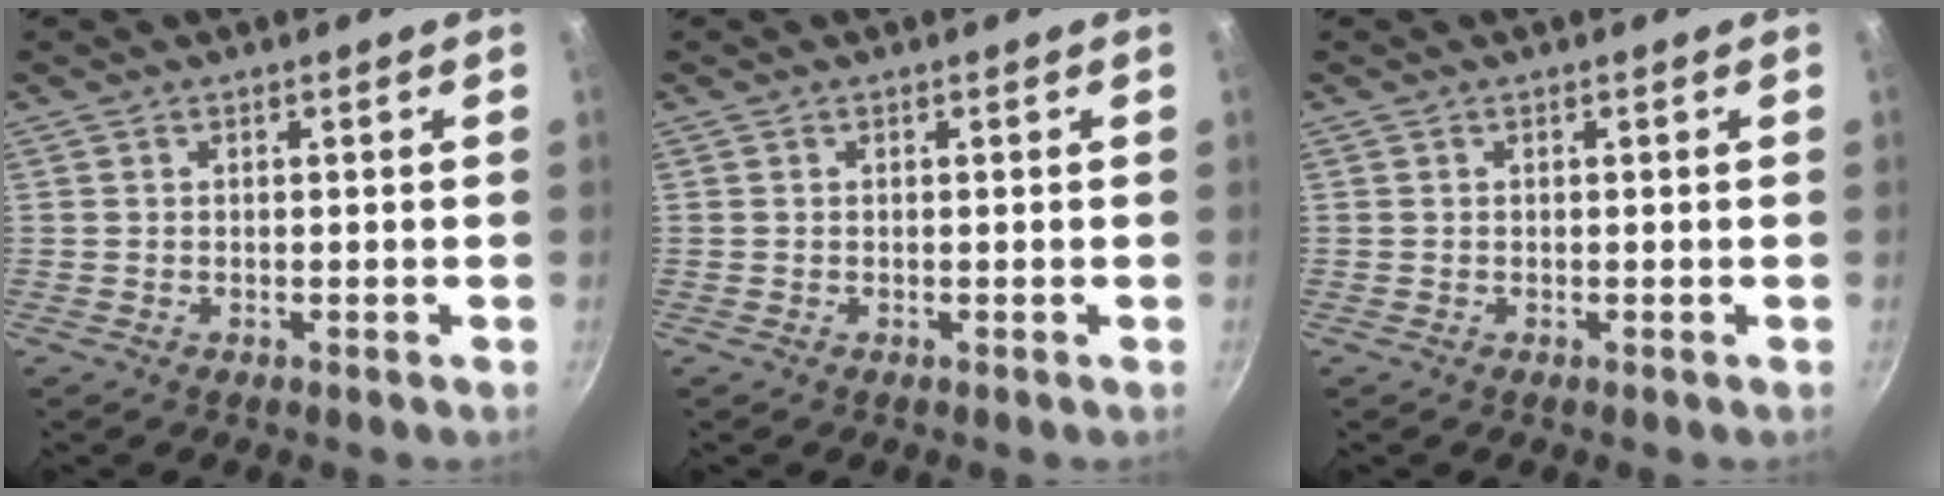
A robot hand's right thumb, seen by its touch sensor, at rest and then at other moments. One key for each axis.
{"total": 0.0}
{"total": 0.0}